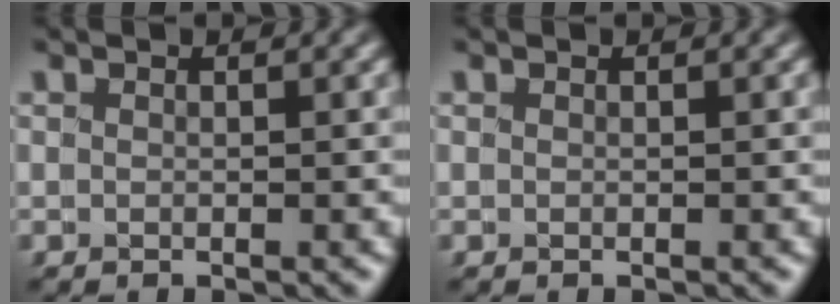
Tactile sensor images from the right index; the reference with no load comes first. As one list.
[{"total": 0.0}]